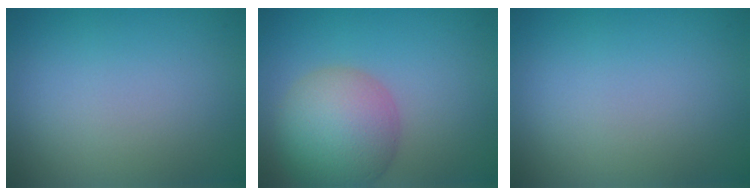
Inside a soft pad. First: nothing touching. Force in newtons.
{"total": 7.3, "press": 7.3, "slide": 0.4}
{"total": 0.0}